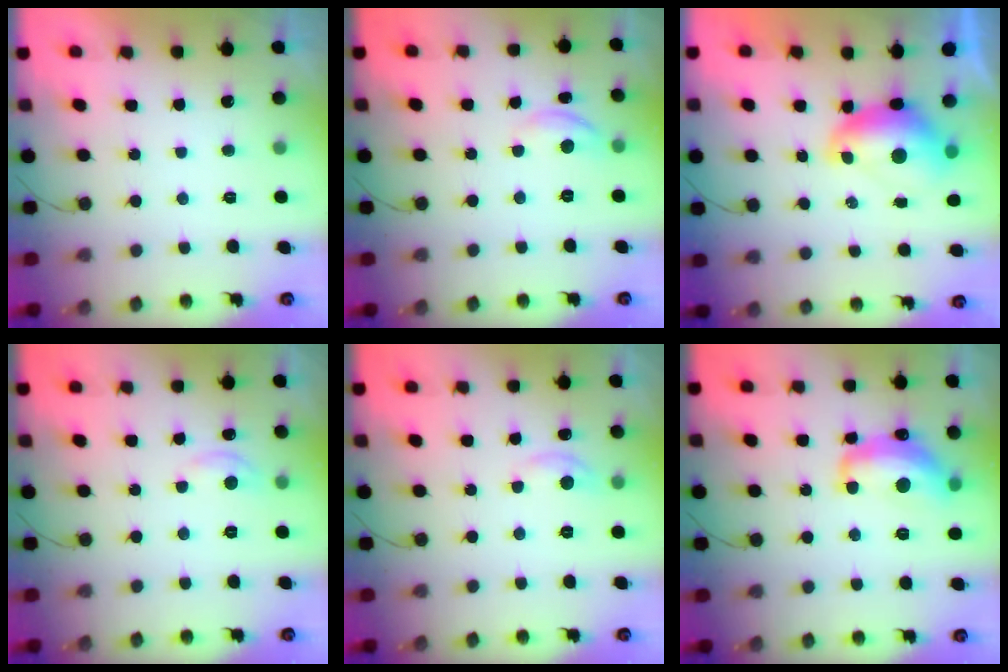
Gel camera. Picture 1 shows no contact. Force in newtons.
{"total": 5.4, "press": 5.4, "slide": 0.3}
{"total": 8.9, "press": 8.8, "slide": 1.0}
{"total": 2.9, "press": 2.8, "slide": 0.4}
{"total": 5.3, "press": 5.2, "slide": 0.7}
{"total": 14.1, "press": 14.1, "slide": 0.9}